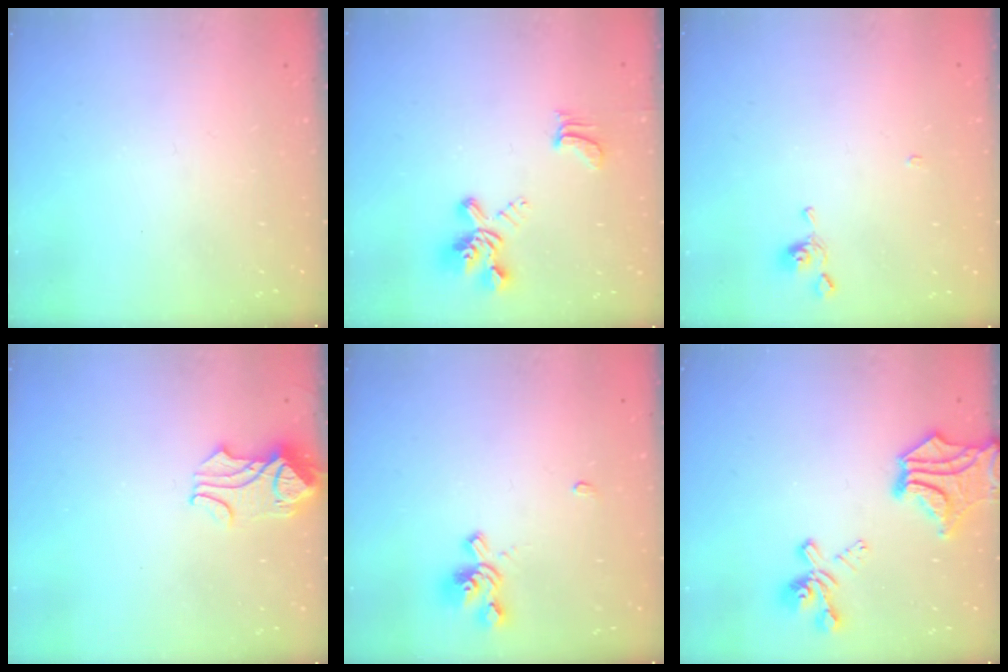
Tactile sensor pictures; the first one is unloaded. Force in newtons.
{"total": 4.2, "press": 3.9, "slide": 1.4}
{"total": 2.2, "press": 2.2, "slide": 0.3}
{"total": 0.9, "press": 0.2, "slide": 0.9}
{"total": 1.4, "press": 0.9, "slide": 1.1}
{"total": 7.3, "press": 6.6, "slide": 3.2}